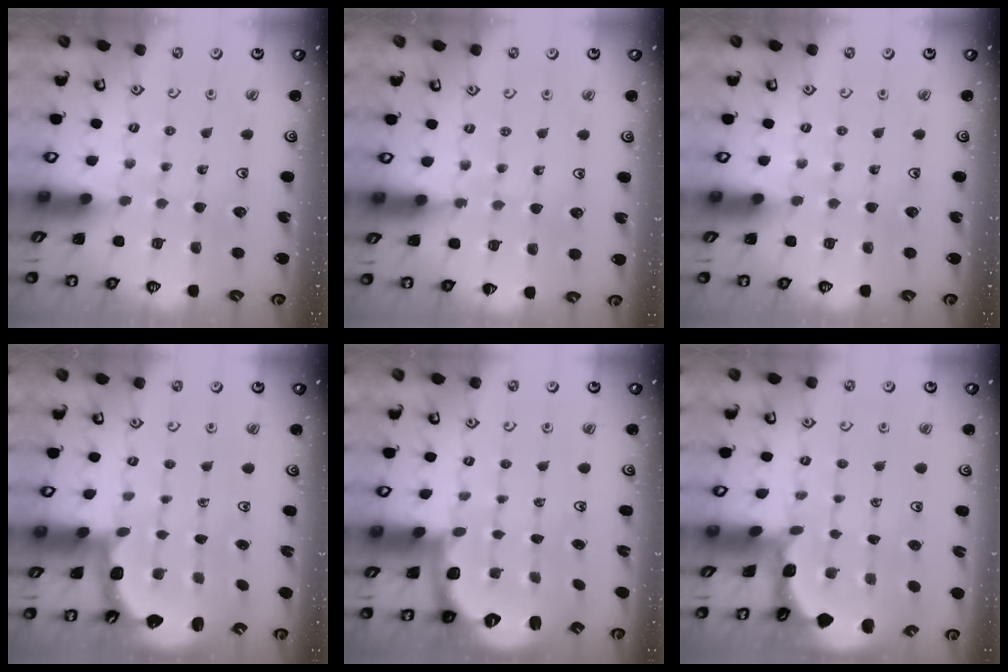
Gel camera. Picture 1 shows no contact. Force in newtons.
{"total": 4.2, "press": 4.0, "slide": 1.4}
{"total": 0.0}
{"total": 2.6, "press": 2.2, "slide": 1.4}
{"total": 2.6, "press": 1.5, "slide": 2.1}
{"total": 1.5, "press": 1.5, "slide": 0.2}